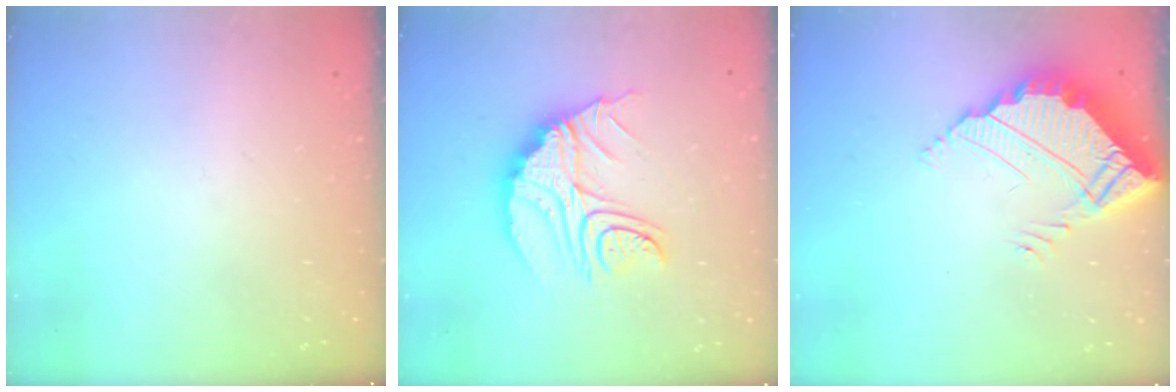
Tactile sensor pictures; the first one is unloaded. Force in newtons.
{"total": 17.2, "press": 17.1, "slide": 1.5}
{"total": 7.6, "press": 7.6, "slide": 0.5}